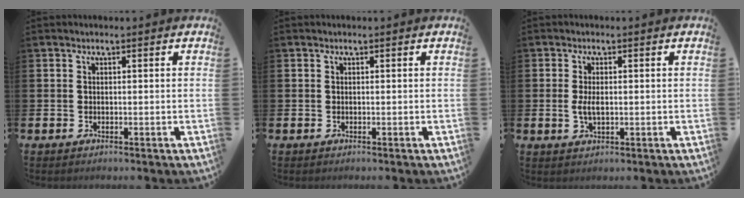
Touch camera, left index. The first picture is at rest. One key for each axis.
{"total": 0.0}
{"total": 2.5, "fx": 0.0, "fy": 1.2, "fz": 2.2, "tx": -0.036, "ty": 0.001, "tz": -0.003}